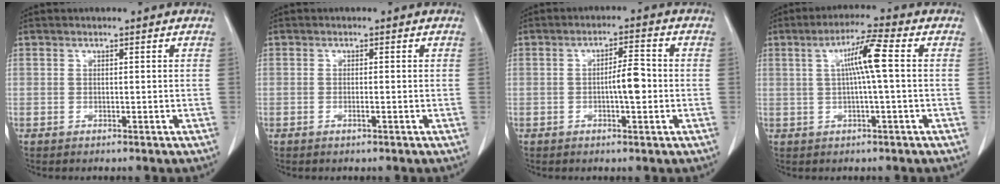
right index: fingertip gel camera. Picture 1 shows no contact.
{"total": 0.7, "force": [-0.3, 0.0, 0.7], "torque": [-0.015, 0.000, -0.003]}
{"total": 4.4, "force": [-0.6, 0.9, 4.3], "torque": [-0.071, 0.007, -0.008]}
{"total": 6.5, "force": [0.9, -0.4, 6.4], "torque": [-0.115, 0.010, 0.015]}